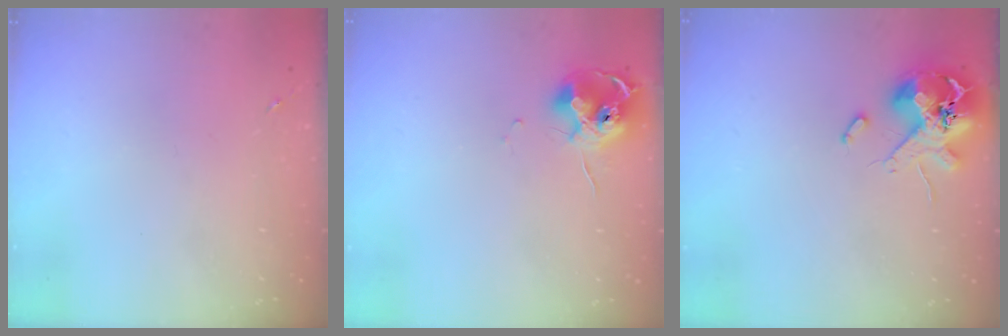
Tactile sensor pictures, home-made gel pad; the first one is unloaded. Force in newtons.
{"total": 11.9, "press": 11.8, "slide": 1.2}
{"total": 13.9, "press": 13.8, "slide": 2.0}